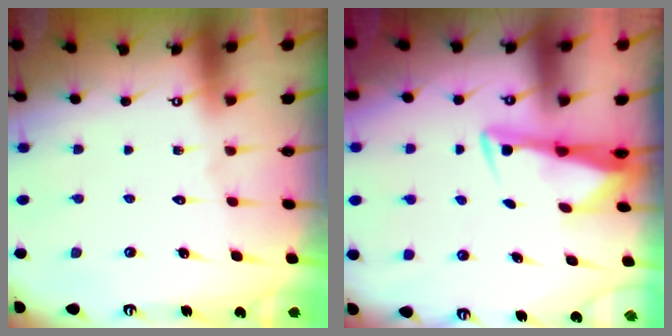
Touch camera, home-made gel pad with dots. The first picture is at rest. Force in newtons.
{"total": 3.3, "press": 3.2, "slide": 0.9}